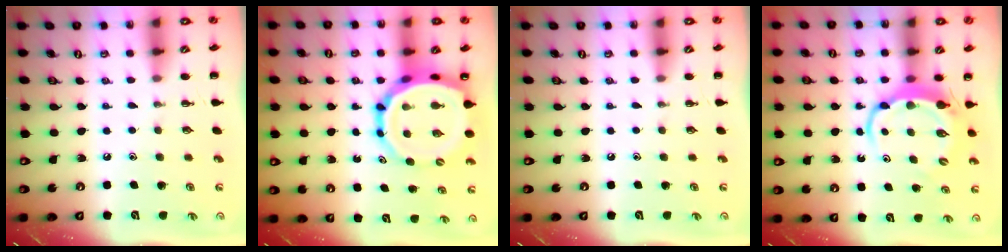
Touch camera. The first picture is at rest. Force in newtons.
{"total": 13.1, "press": 12.6, "slide": 3.5}
{"total": 0.0}
{"total": 6.7, "press": 6.6, "slide": 0.9}